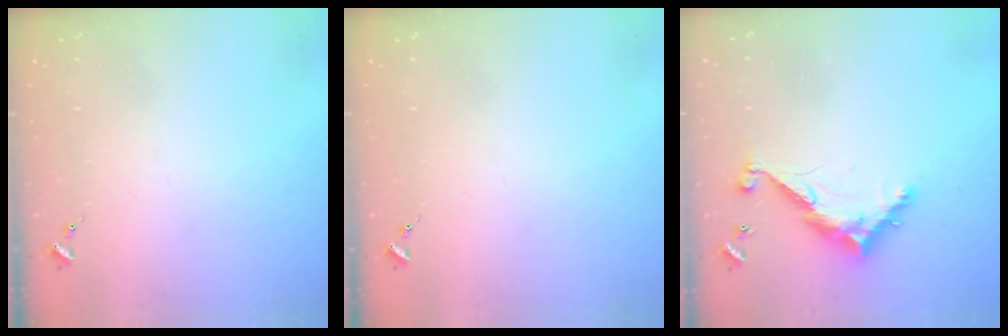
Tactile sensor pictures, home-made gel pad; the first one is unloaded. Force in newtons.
{"total": 0.0}
{"total": 10.2, "press": 10.2, "slide": 0.8}